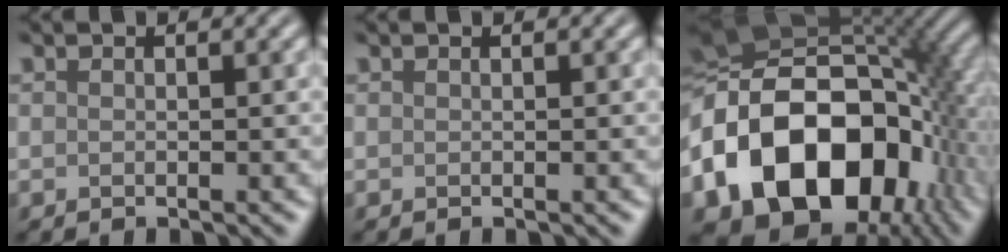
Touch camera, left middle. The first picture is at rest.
{"total": 0.0}
{"total": 20.6, "force": [-4.7, 14.1, 14.3], "torque": [-0.294, -0.012, -0.084]}